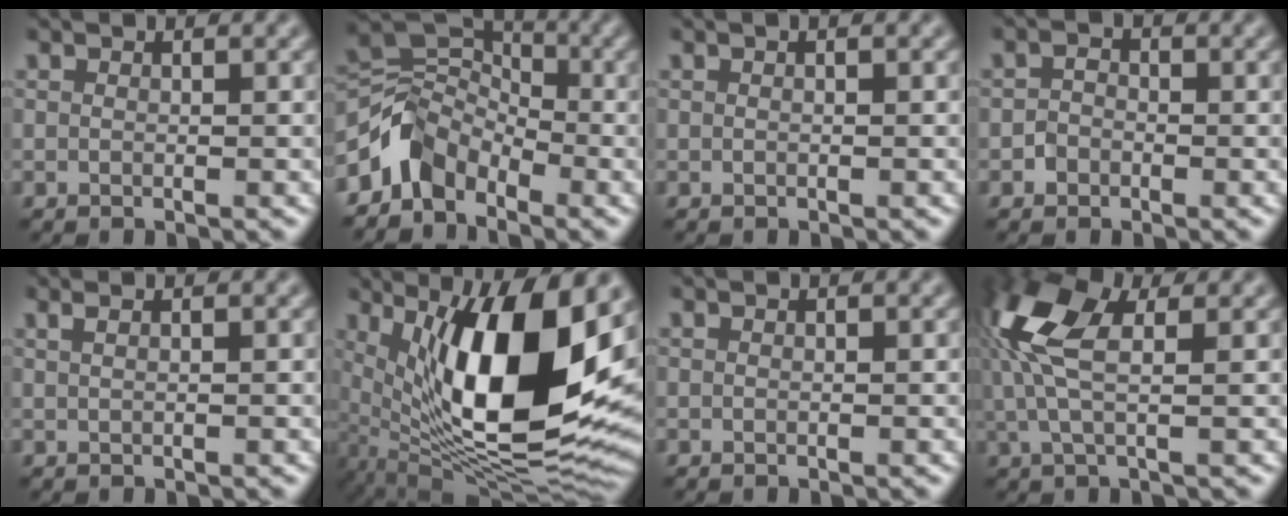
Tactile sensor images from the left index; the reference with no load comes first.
{"total": 4.7, "force": [-3.3, 2.9, 1.5], "torque": [-0.021, 0.002, -0.076]}
{"total": 0.5, "force": [0.1, 0.1, 0.5], "torque": [-0.012, 0.000, -0.003]}
{"total": 1.3, "force": [-0.8, 0.9, 0.2], "torque": [-0.005, -0.001, -0.017]}
{"total": 2.2, "force": [1.1, 1.1, 1.5], "torque": [-0.009, -0.002, -0.011]}
{"total": 14.2, "force": [3.2, 4.9, 12.9], "torque": [-0.207, -0.027, 0.059]}
{"total": 0.0}
{"total": 7.4, "force": [1.9, 3.1, 6.5], "torque": [-0.161, 0.016, 0.030]}